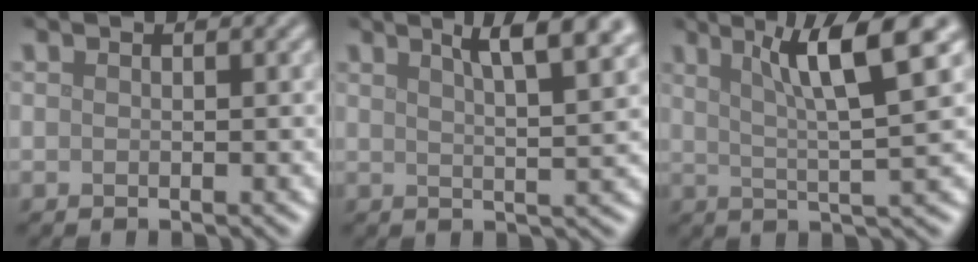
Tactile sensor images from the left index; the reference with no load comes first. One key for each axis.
{"total": 6.8, "fx": 3.9, "fy": 1.8, "fz": 5.3, "tx": -0.044, "ty": 0.023, "tz": 0.044}
{"total": 7.4, "fx": 3.3, "fy": 0.9, "fz": 6.6, "tx": -0.096, "ty": 0.011, "tz": 0.057}